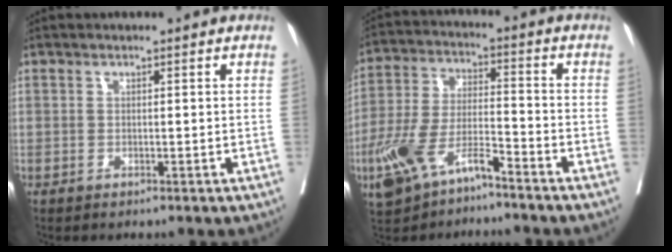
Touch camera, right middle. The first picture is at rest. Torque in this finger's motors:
{"motor_torque": [1.11, -1.03, 0.23, 0.08]}